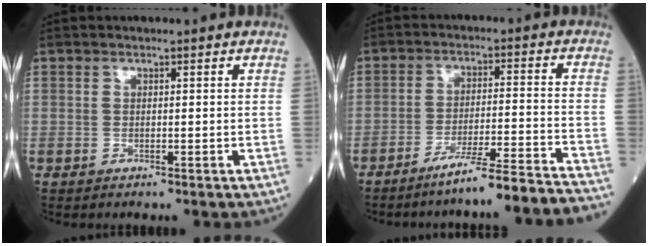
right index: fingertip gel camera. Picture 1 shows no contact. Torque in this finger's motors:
{"motor_torque": [0.72, -1.42, 0.50, 0.07]}